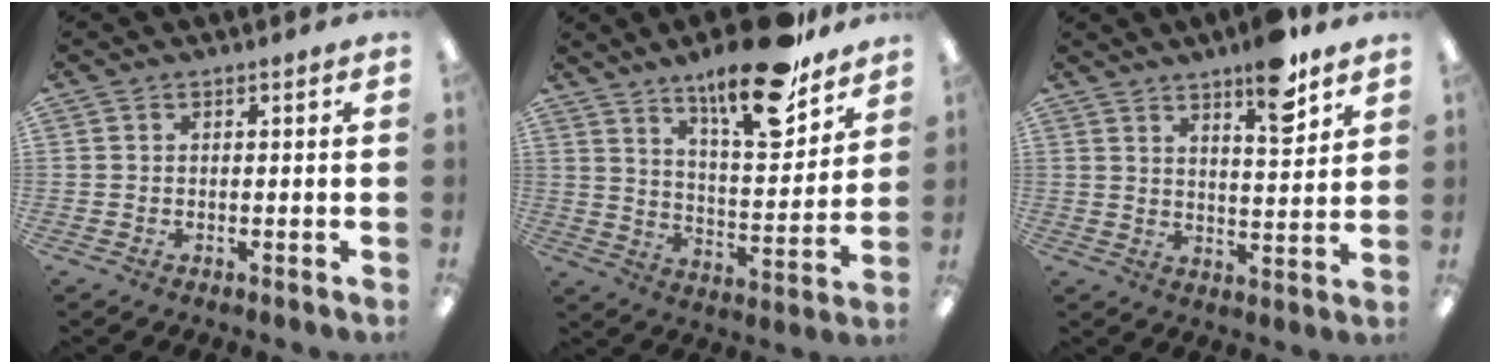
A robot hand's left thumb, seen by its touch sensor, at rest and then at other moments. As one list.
[{"total": 20.4, "force": [15.1, 6.1, 12.3], "torque": [-0.188, -0.093, 0.246]}, {"total": 7.5, "force": [5.6, 3.0, 4.1], "torque": [-0.037, -0.035, 0.091]}]